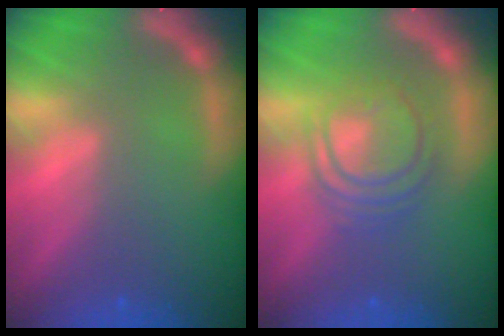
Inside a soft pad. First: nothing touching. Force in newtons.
{"total": 6.0}